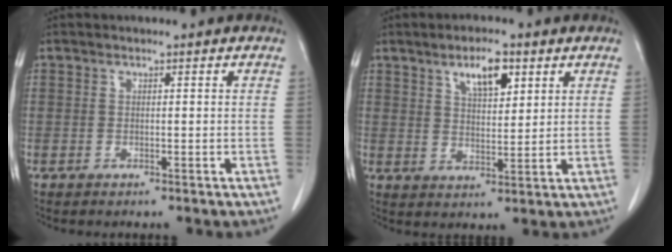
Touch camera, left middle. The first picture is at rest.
{"total": 6.2, "force": [3.5, 2.1, 4.8], "torque": [-0.082, 0.001, 0.060]}